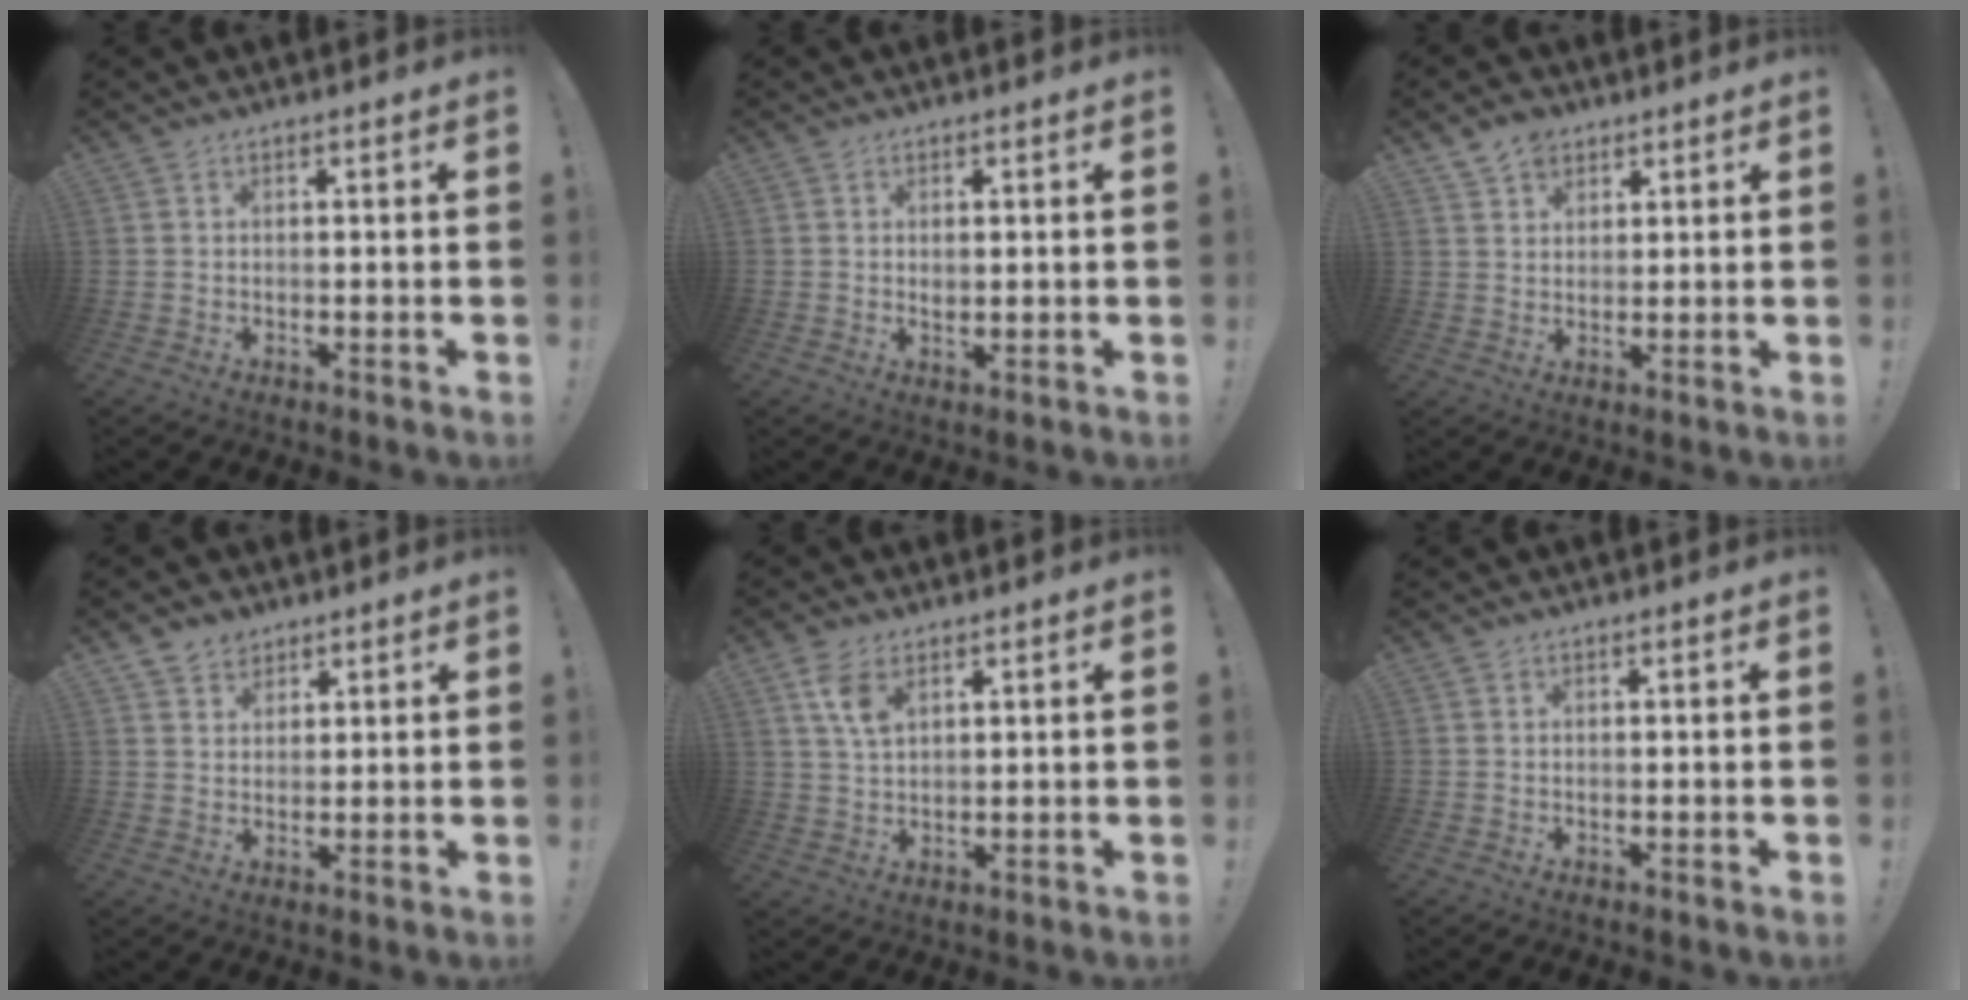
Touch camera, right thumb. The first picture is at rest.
{"total": 1.1, "force": [0.6, 0.7, 0.6], "torque": [-0.002, -0.003, 0.008]}
{"total": 5.5, "force": [3.9, 3.5, 1.5], "torque": [-0.026, -0.017, 0.075]}
{"total": 4.7, "force": [3.5, 3.2, 0.1], "torque": [-0.003, -0.021, 0.067]}
{"total": 6.5, "force": [3.4, 3.4, 4.4], "torque": [-0.076, -0.009, 0.063]}
{"total": 0.0}